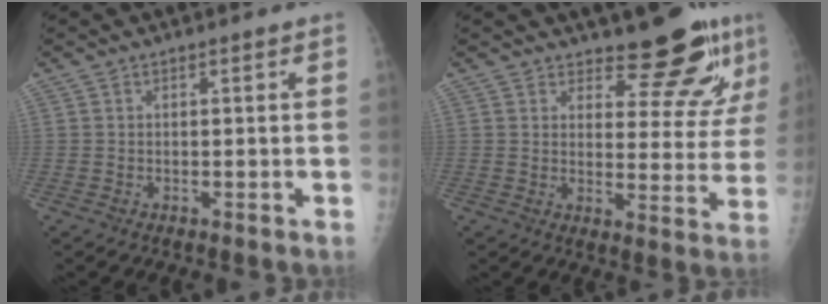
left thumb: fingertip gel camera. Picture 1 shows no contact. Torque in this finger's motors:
{"motor_torque": [0.06, 0.05, 0.66, -0.53, 0.00]}